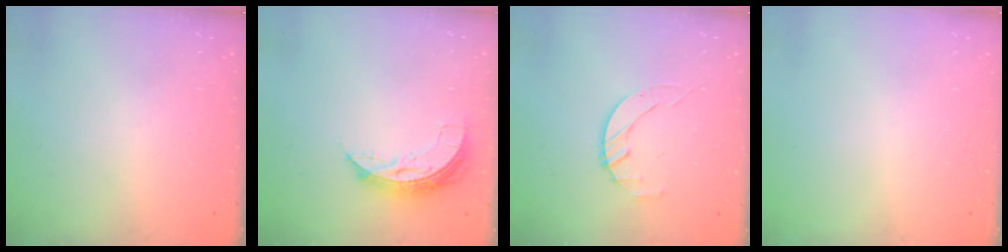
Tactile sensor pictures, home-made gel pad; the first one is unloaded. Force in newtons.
{"total": 7.0, "press": 7.0, "slide": 0.7}
{"total": 2.0, "press": 2.0, "slide": 0.3}
{"total": 0.0}